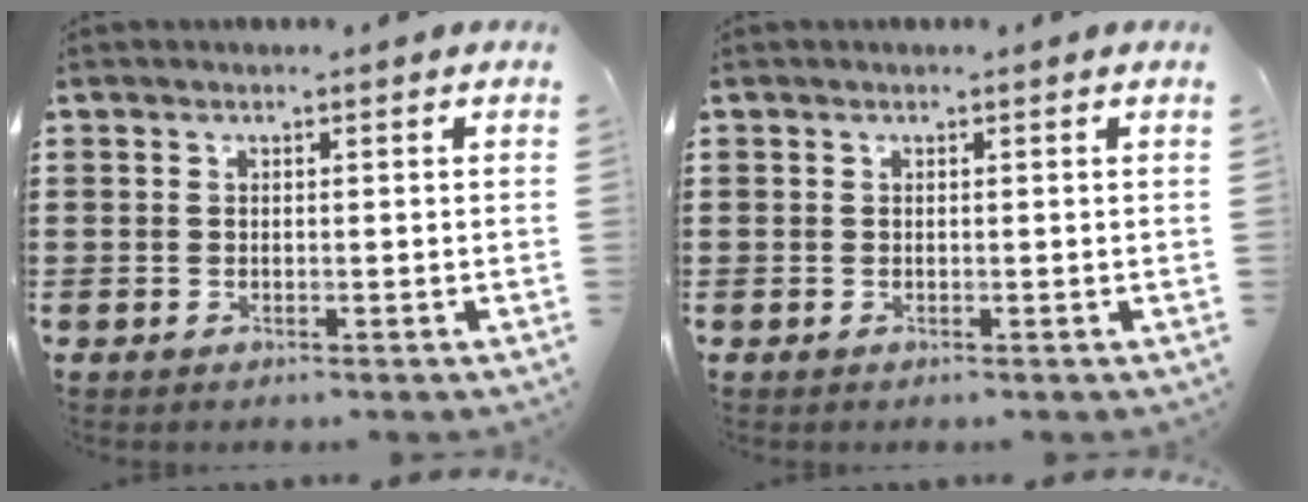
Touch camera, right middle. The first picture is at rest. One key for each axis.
{"total": 0.0}